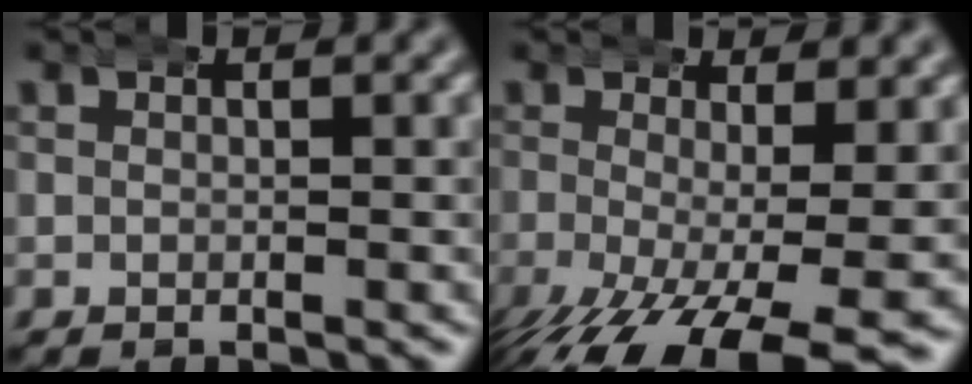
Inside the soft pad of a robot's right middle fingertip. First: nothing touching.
{"total": 9.7, "force": [-5.3, 3.6, 7.3], "torque": [-0.130, -0.040, -0.061]}